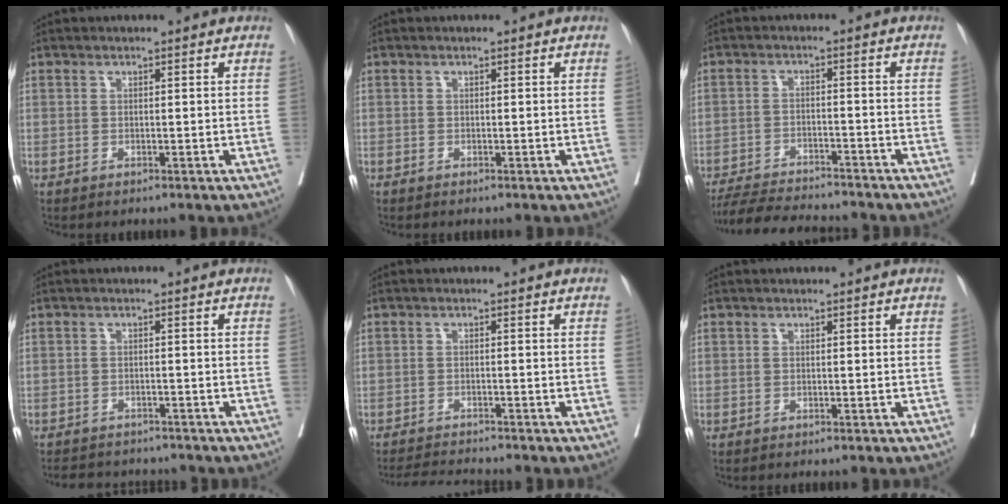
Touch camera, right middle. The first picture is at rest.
{"total": 0.0}
{"total": 13.7, "force": [-12.6, 1.5, 5.2], "torque": [-0.087, -0.017, -0.186]}
{"total": 7.7, "force": [-7.2, 2.1, 1.9], "torque": [-0.033, -0.001, -0.094]}
{"total": 4.8, "force": [-4.7, -0.4, 1.0], "torque": [-0.017, -0.019, -0.077]}
{"total": 0.0}